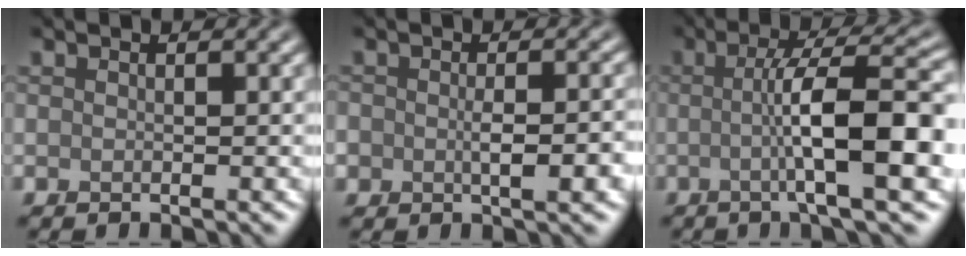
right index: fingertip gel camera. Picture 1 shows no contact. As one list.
[{"total": 4.6, "force": [-1.1, 2.6, 3.7], "torque": [-0.053, -0.012, -0.013]}, {"total": 9.5, "force": [-0.9, 1.9, 9.3], "torque": [-0.126, 0.009, -0.021]}]